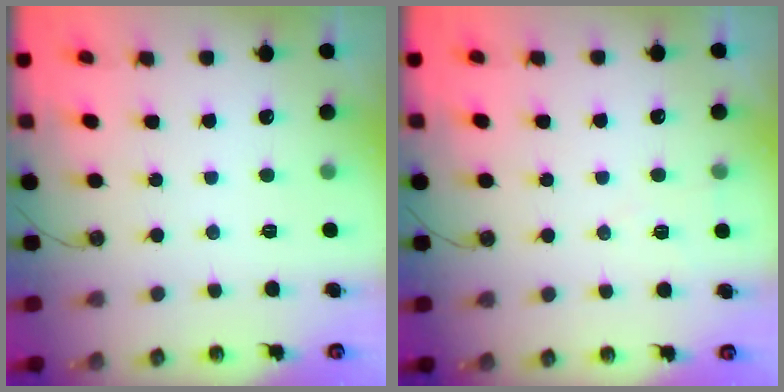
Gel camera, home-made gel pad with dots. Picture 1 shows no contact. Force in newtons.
{"total": 6.5, "press": 4.9, "slide": 4.2}